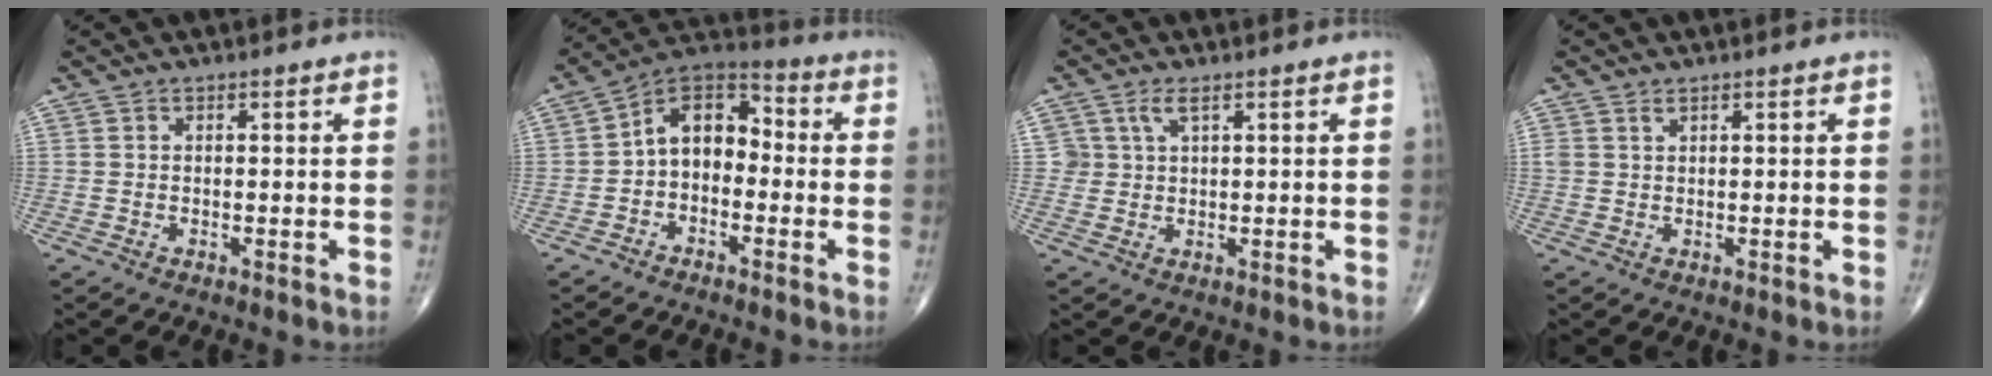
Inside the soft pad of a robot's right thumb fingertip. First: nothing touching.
{"total": 8.7, "force": [-1.1, 6.3, 6.0], "torque": [-0.066, 0.039, -0.042]}
{"total": 2.6, "force": [1.4, 1.3, 1.7], "torque": [-0.030, -0.003, 0.032]}
{"total": 1.0, "force": [0.8, 0.5, 0.4], "torque": [-0.004, 0.000, 0.015]}